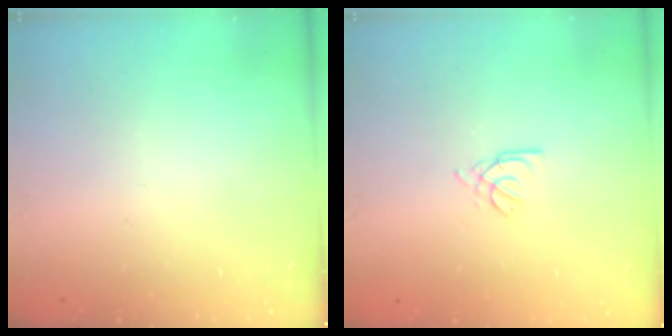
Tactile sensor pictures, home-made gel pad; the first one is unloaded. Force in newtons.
{"total": 2.2, "press": 2.2, "slide": 0.6}